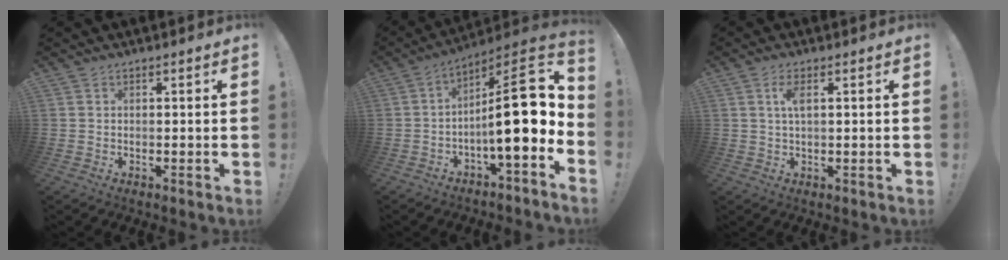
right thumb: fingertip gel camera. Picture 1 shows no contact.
{"total": 18.8, "force": [-0.7, 4.9, 18.1], "torque": [-0.272, 0.008, -0.013]}
{"total": 3.8, "force": [1.2, 1.1, 3.4], "torque": [-0.065, 0.001, 0.020]}